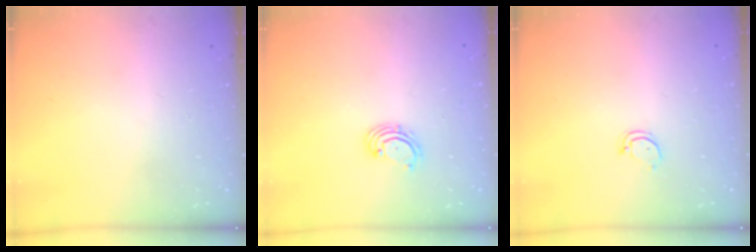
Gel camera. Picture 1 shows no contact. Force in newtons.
{"total": 2.2, "press": 2.1, "slide": 0.7}
{"total": 3.5, "press": 3.5, "slide": 0.4}